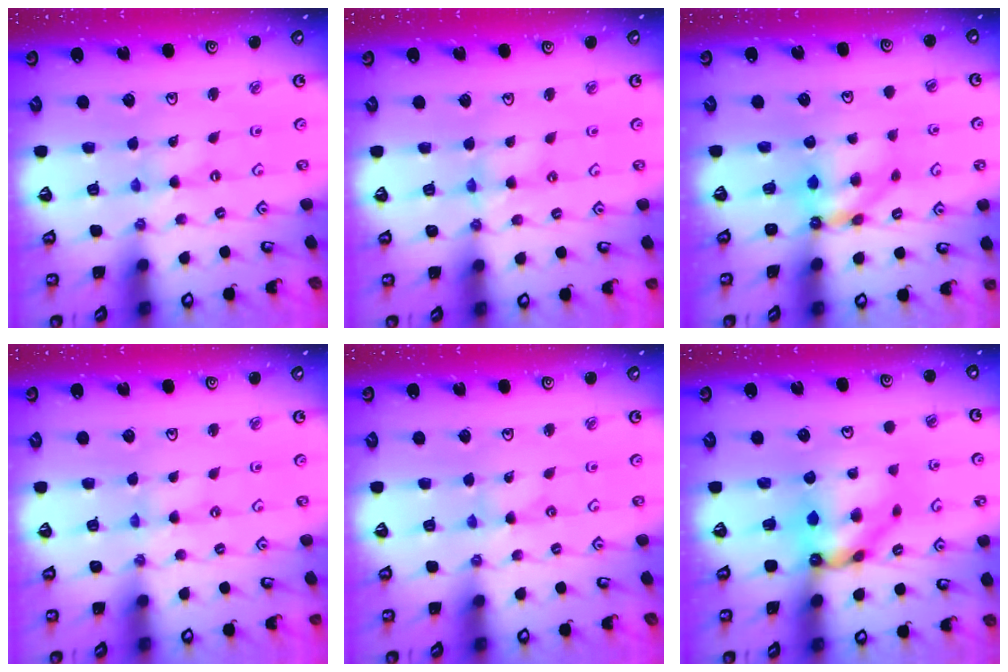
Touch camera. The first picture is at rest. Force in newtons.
{"total": 3.9, "press": 3.9, "slide": 0.3}
{"total": 6.2, "press": 6.2, "slide": 0.5}
{"total": 0.0}
{"total": 0.0}
{"total": 8.8, "press": 8.8, "slide": 0.9}